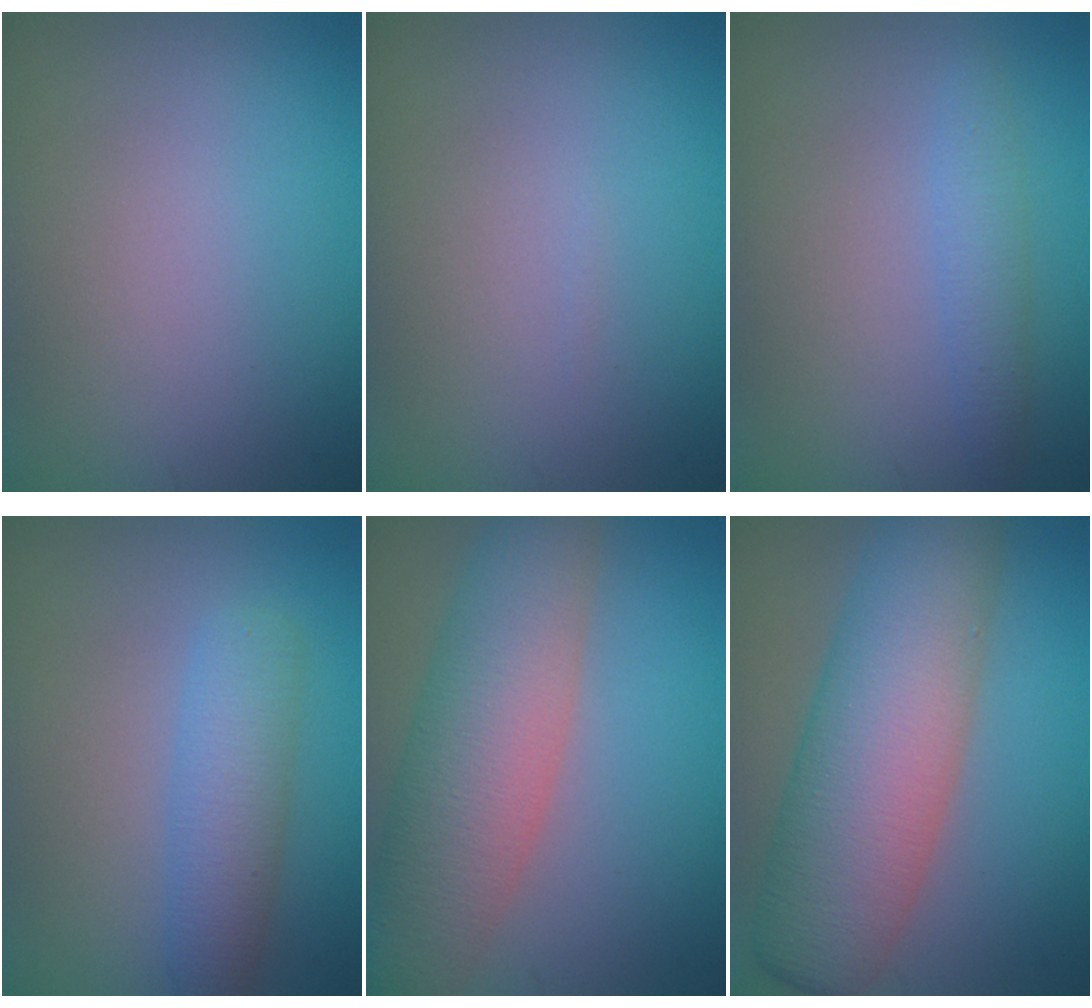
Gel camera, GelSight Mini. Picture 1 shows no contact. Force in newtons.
{"total": 0.0}
{"total": 1.8, "press": 1.8, "slide": 0.1}
{"total": 3.7, "press": 3.7, "slide": 0.2}
{"total": 8.5, "press": 8.4, "slide": 0.6}
{"total": 10.1, "press": 10.1, "slide": 0.2}